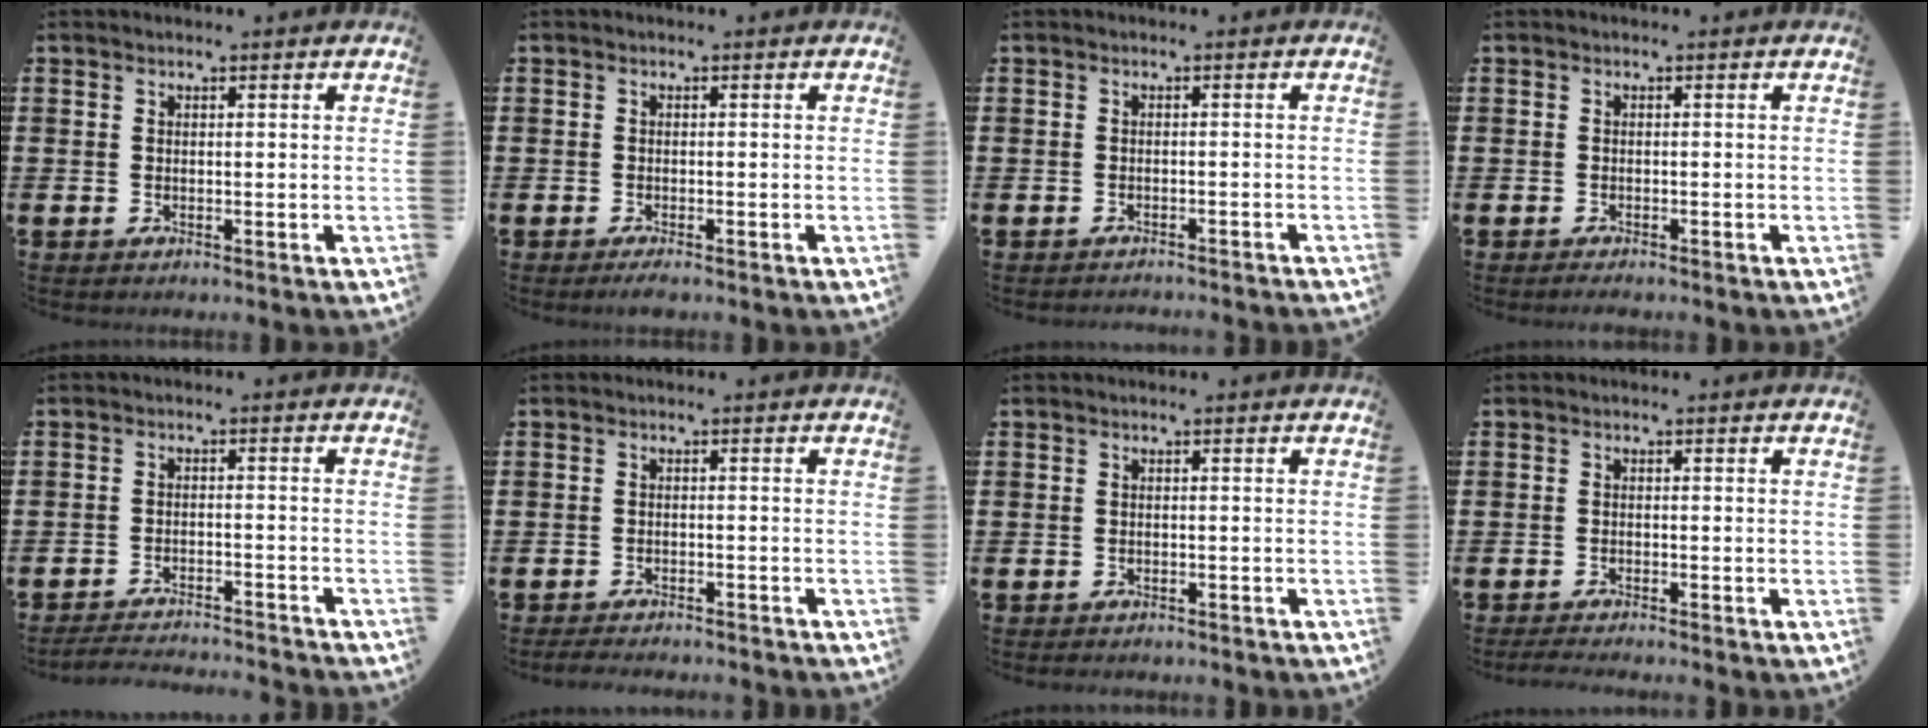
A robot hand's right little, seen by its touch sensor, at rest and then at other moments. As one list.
[{"total": 0.9, "force": [-0.6, 0.1, 0.7], "torque": [-0.006, -0.005, -0.013]}, {"total": 0.9, "force": [-0.9, -0.1, 0.0], "torque": [0.000, 0.001, -0.019]}, {"total": 0.6, "force": [-0.5, 0.1, 0.3], "torque": [-0.006, -0.002, -0.010]}, {"total": 2.8, "force": [-2.8, -0.2, 0.2], "torque": [-0.005, 0.001, -0.057]}, {"total": 1.6, "force": [-1.6, 0.0, 0.3], "torque": [-0.007, 0.003, -0.032]}, {"total": 0.7, "force": [-0.7, 0.0, 0.0], "torque": [-0.001, -0.002, -0.014]}, {"total": 1.2, "force": [-1.1, 0.0, 0.6], "torque": [-0.010, 0.001, -0.021]}]